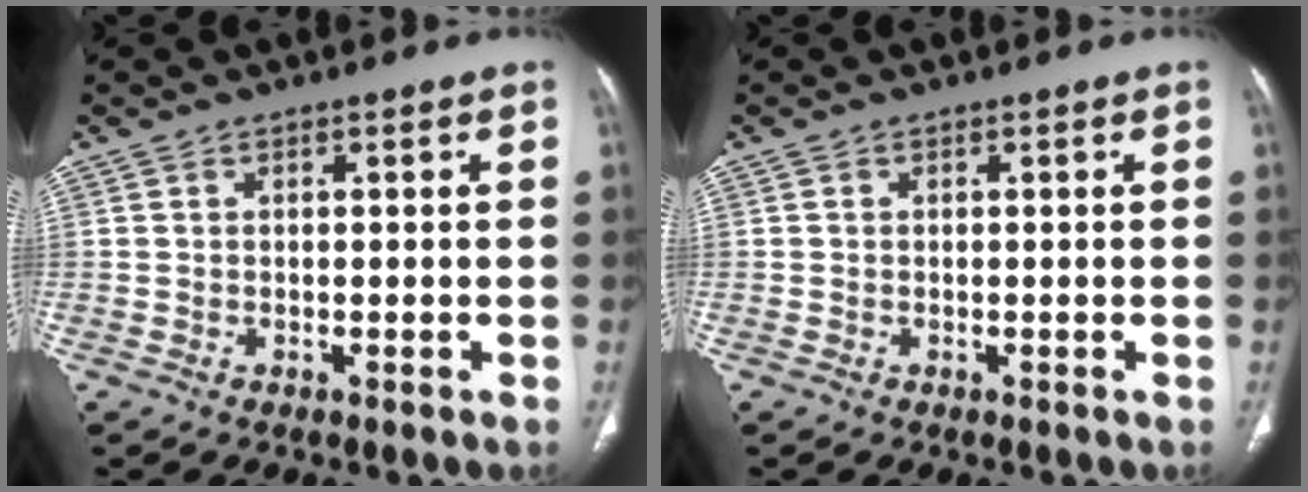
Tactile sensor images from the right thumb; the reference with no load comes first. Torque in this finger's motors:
{"motor_torque": [0.28, 0.12, -0.34, 0.22, -0.02]}